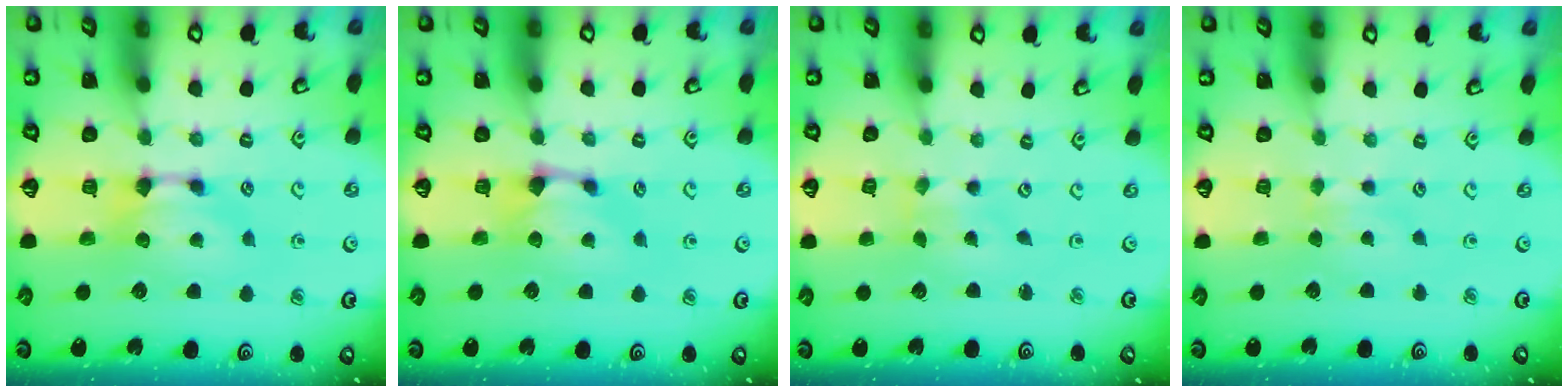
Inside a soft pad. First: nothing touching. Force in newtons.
{"total": 1.0, "press": 0.3, "slide": 0.9}
{"total": 4.4, "press": 4.3, "slide": 0.8}
{"total": 2.4, "press": 2.3, "slide": 0.5}